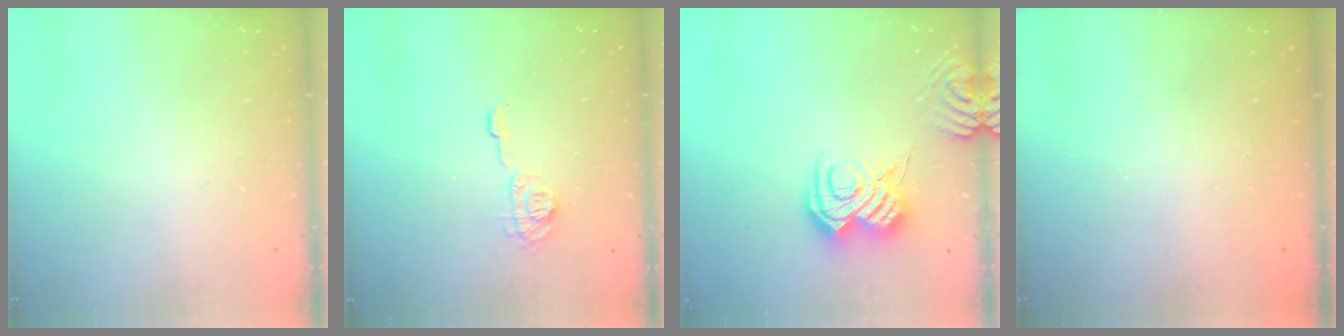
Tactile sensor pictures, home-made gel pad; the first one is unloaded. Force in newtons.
{"total": 7.9, "press": 7.9, "slide": 0.2}
{"total": 11.6, "press": 11.5, "slide": 1.1}
{"total": 2.1, "press": 2.0, "slide": 0.7}